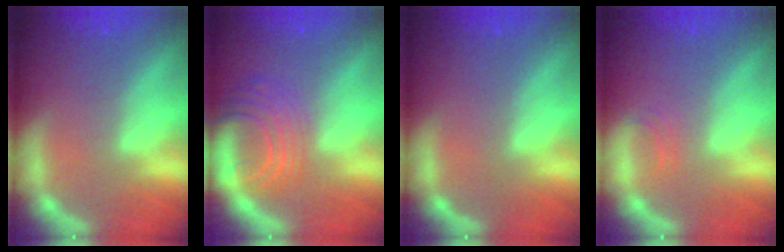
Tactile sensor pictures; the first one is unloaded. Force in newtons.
{"total": 7.5}
{"total": 0.0}
{"total": 0.9}